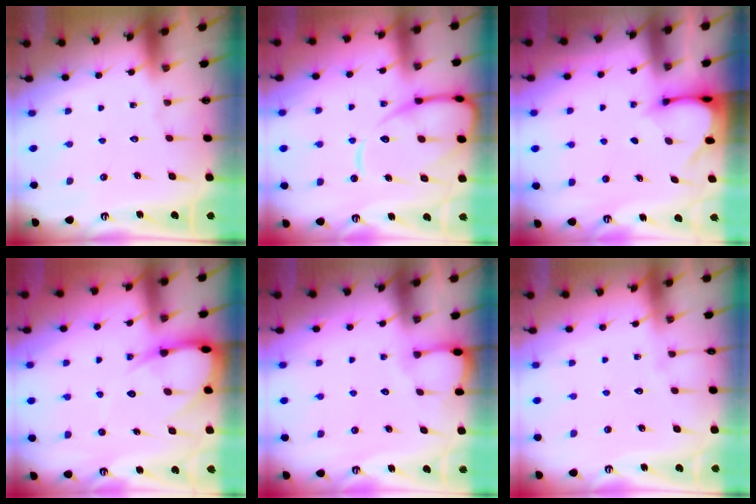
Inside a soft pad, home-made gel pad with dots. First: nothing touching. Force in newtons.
{"total": 13.3, "press": 13.3, "slide": 1.4}
{"total": 3.3, "press": 3.3, "slide": 0.3}
{"total": 9.1, "press": 9.1, "slide": 0.9}
{"total": 2.0, "press": 2.0, "slide": 0.3}
{"total": 2.9, "press": 2.9, "slide": 0.4}